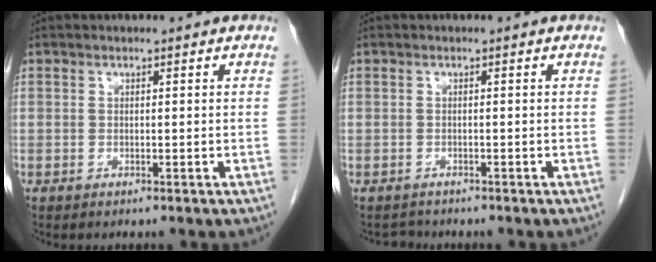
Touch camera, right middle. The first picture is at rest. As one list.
[{"total": 1.4, "force": [-1.3, 0.4, -0.3], "torque": [0.002, -0.004, -0.019]}]